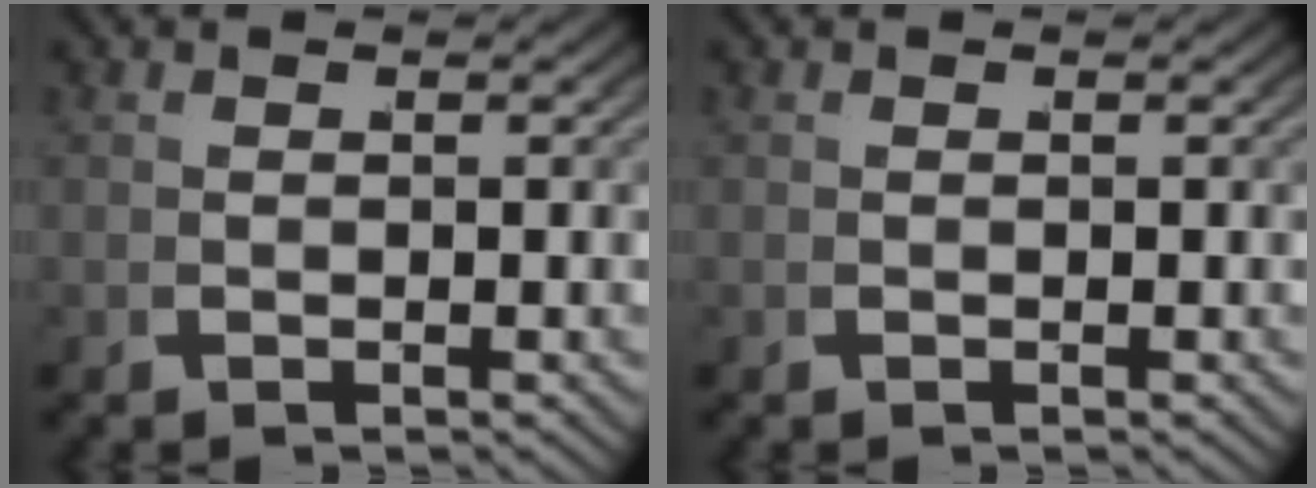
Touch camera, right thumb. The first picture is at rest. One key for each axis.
{"total": 0.0}